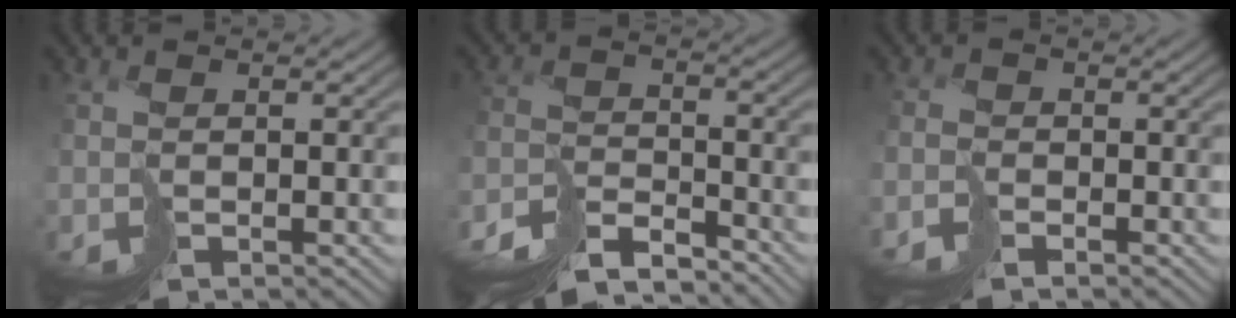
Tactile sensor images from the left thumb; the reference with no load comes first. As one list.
[{"total": 9.1, "force": [-8.3, 2.1, 3.1], "torque": [-0.062, -0.003, -0.149]}, {"total": 1.3, "force": [-1.1, 0.0, -0.7], "torque": [0.029, 0.003, -0.027]}]